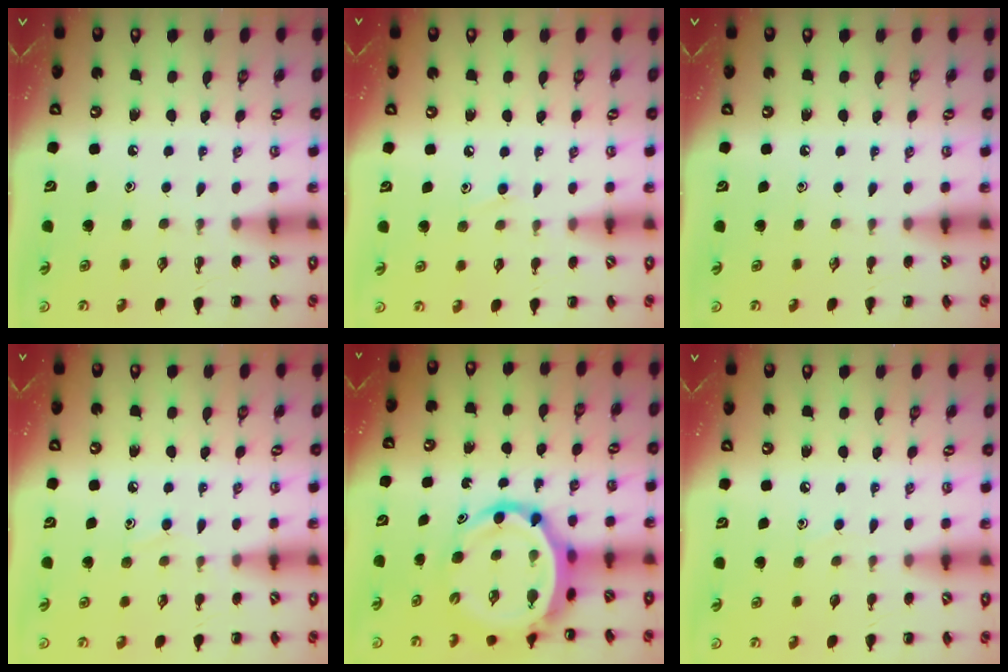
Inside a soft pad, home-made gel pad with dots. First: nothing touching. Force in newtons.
{"total": 7.1, "press": 6.7, "slide": 2.3}
{"total": 0.0}
{"total": 6.9, "press": 6.4, "slide": 2.4}
{"total": 11.1, "press": 10.6, "slide": 3.4}
{"total": 2.5, "press": 2.3, "slide": 0.9}